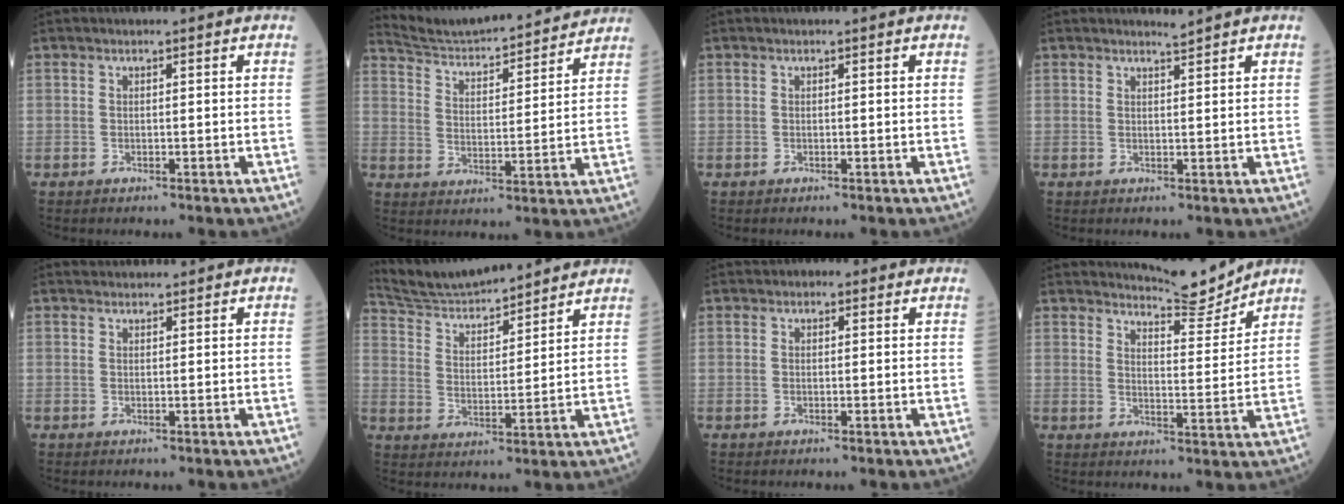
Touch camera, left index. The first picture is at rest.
{"total": 17.2, "force": [16.4, 1.9, 4.7], "torque": [-0.078, 0.007, 0.242]}
{"total": 0.0}
{"total": 1.3, "force": [1.2, -0.4, -0.2], "torque": [-0.009, -0.008, 0.023]}
{"total": 2.7, "force": [2.6, 0.6, 0.3], "torque": [-0.004, 0.025, 0.042]}
{"total": 16.4, "force": [15.5, 2.4, 5.1], "torque": [-0.095, 0.022, 0.255]}
{"total": 1.5, "force": [1.0, 1.1, 0.3], "torque": [-0.004, 0.005, 0.009]}
{"total": 7.1, "force": [7.1, 0.1, 0.4], "torque": [-0.021, -0.025, 0.104]}